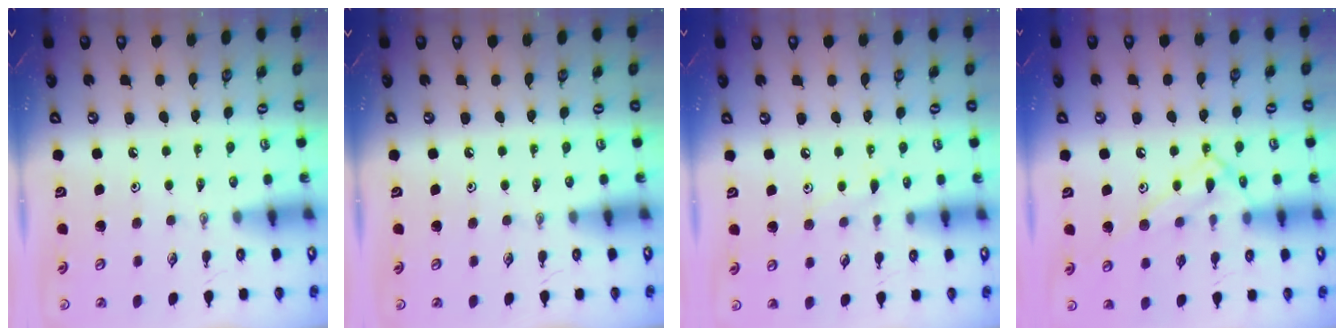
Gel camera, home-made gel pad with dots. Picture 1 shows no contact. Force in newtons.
{"total": 0.0}
{"total": 6.5, "press": 6.5, "slide": 0.5}
{"total": 12.6, "press": 12.6, "slide": 0.8}